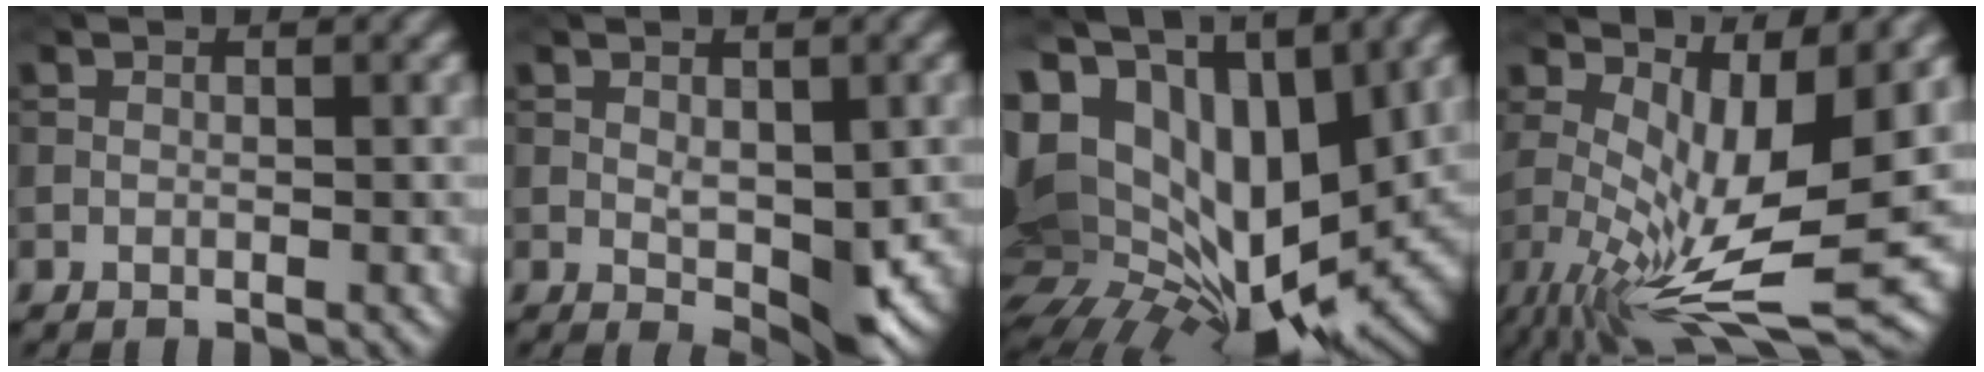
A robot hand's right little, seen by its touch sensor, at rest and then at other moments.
{"total": 4.0, "force": [-0.1, 2.0, 3.5], "torque": [-0.057, -0.006, 0.007]}
{"total": 20.3, "force": [3.6, 12.6, 15.6], "torque": [-0.306, -0.016, 0.093]}
{"total": 9.8, "force": [0.3, 3.1, 9.3], "torque": [-0.171, -0.017, 0.017]}